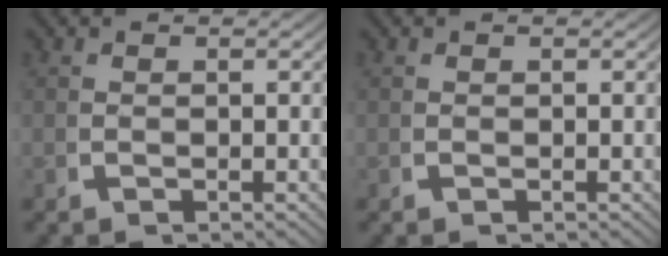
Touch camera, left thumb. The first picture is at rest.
{"total": 0.0}